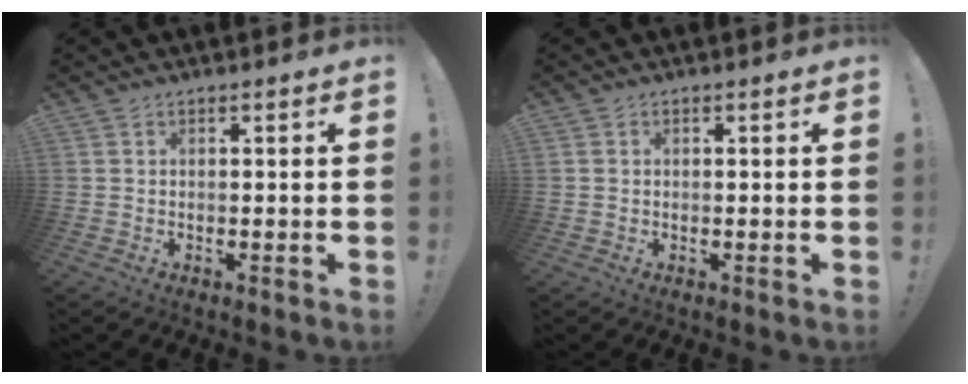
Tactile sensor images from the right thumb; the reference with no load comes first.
{"total": 0.7, "force": [0.0, 0.7, 0.1], "torque": [-0.003, 0.004, 0.001]}